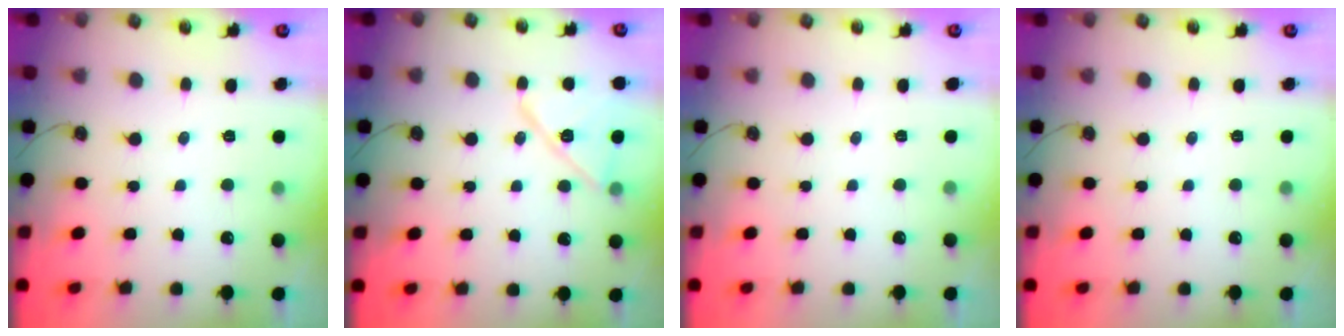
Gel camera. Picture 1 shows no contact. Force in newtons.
{"total": 12.7, "press": 12.6, "slide": 1.3}
{"total": 1.5, "press": 0.5, "slide": 1.4}
{"total": 0.0}